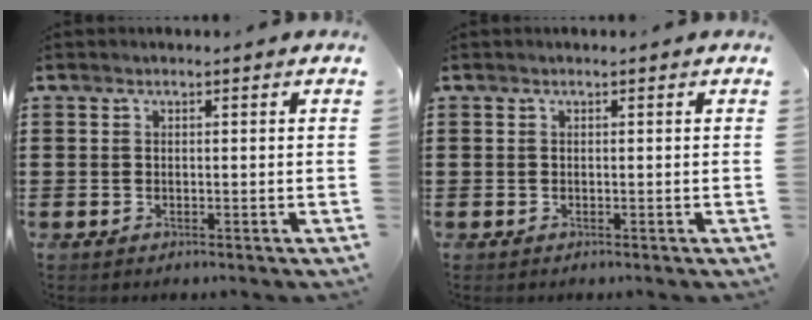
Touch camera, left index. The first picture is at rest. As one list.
[{"total": 0.0}]